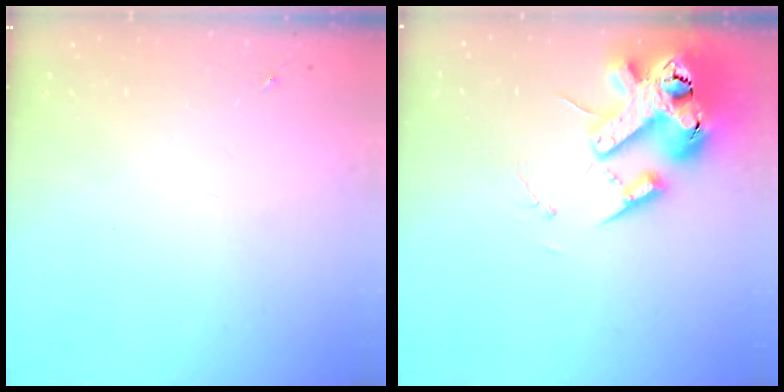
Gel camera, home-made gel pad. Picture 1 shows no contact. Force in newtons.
{"total": 18.8, "press": 18.6, "slide": 2.9}